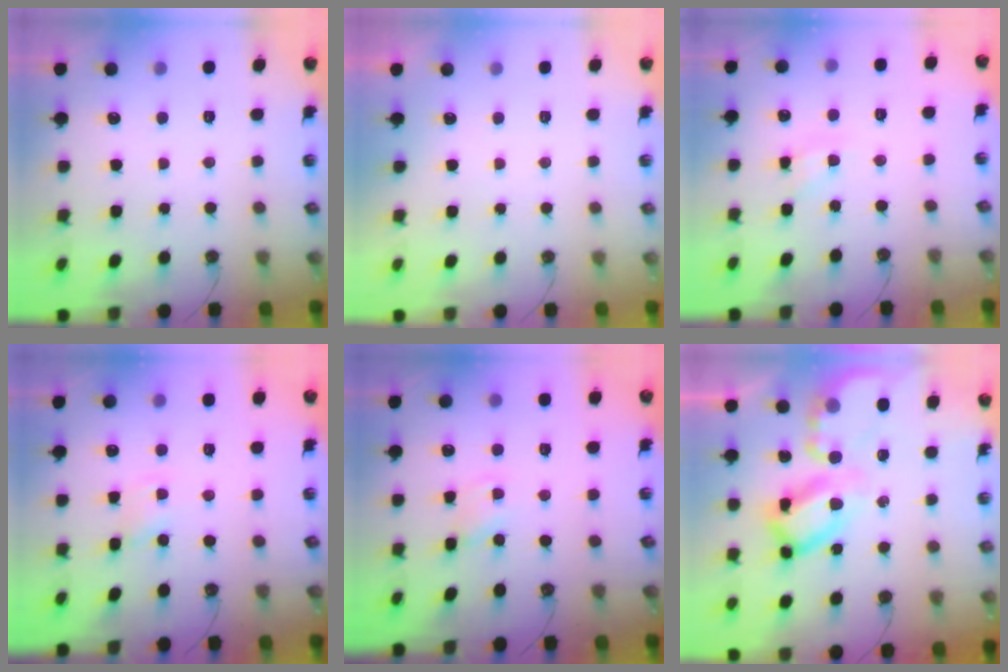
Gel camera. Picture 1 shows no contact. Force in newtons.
{"total": 0.0}
{"total": 6.3, "press": 6.3, "slide": 0.4}
{"total": 1.1, "press": 1.1, "slide": 0.2}
{"total": 1.1, "press": 1.0, "slide": 0.1}
{"total": 18.0, "press": 18.0, "slide": 1.5}